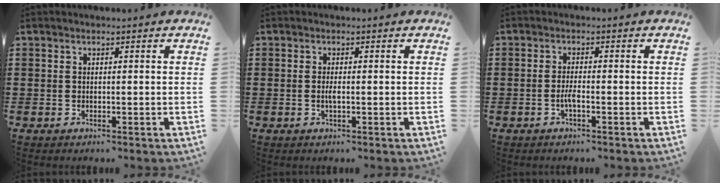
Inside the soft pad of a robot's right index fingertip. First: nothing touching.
{"total": 1.4, "force": [-0.4, 0.2, 1.4], "torque": [-0.027, -0.004, -0.007]}
{"total": 2.2, "force": [-1.0, 0.2, 1.9], "torque": [-0.044, -0.007, -0.019]}